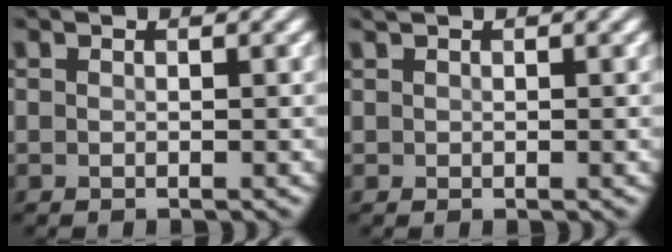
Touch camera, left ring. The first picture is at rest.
{"total": 0.5, "force": [0.4, 0.3, 0.1], "torque": [-0.002, 0.002, 0.010]}